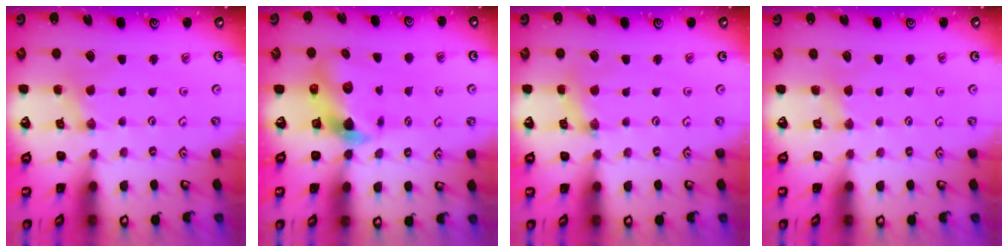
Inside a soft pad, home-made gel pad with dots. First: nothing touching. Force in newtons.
{"total": 7.3, "press": 7.2, "slide": 1.3}
{"total": 2.6, "press": 2.6, "slide": 0.3}
{"total": 2.2, "press": 2.2, "slide": 0.4}